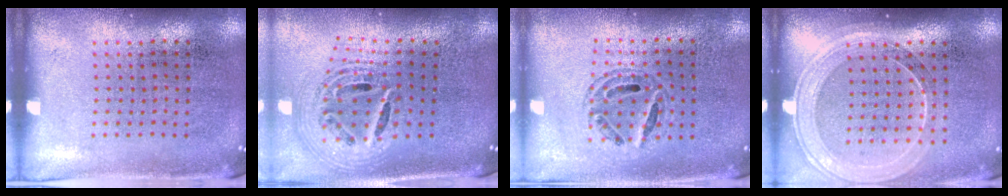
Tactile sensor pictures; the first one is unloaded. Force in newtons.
{"total": 2.7, "press": 1.8, "slide": 1.9}
{"total": 0.8, "press": 0.7, "slide": 0.2}
{"total": 1.7, "press": 1.5, "slide": 0.7}